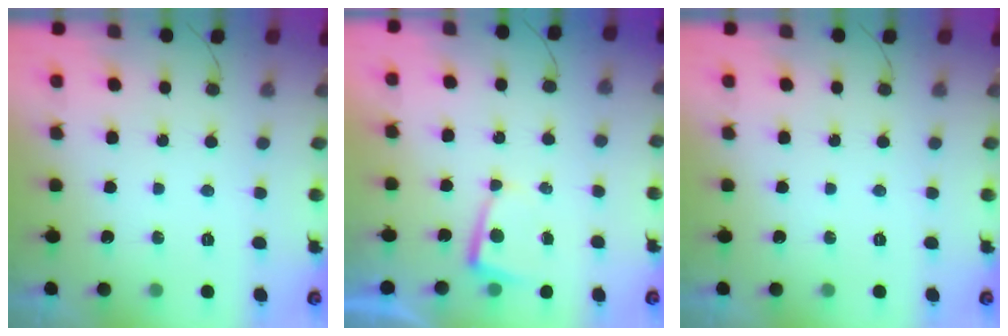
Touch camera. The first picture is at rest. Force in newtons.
{"total": 2.8, "press": 2.8, "slide": 0.5}
{"total": 0.0}